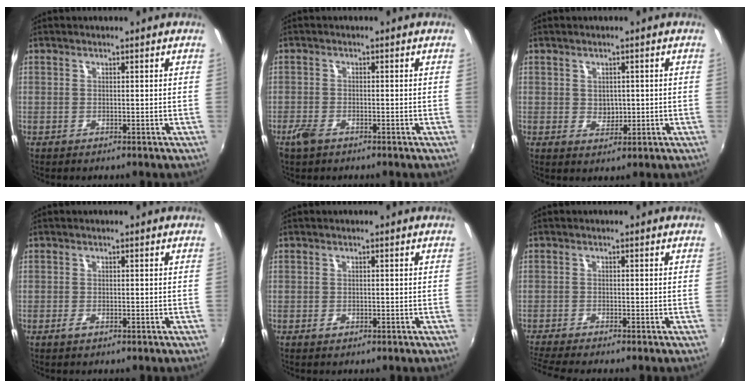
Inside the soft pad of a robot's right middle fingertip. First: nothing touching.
{"total": 3.1, "force": [-2.2, 1.4, 1.7], "torque": [-0.045, -0.006, -0.043]}
{"total": 2.7, "force": [0.1, 2.3, 1.5], "torque": [-0.020, 0.000, 0.004]}
{"total": 1.4, "force": [-0.8, 0.6, 1.0], "torque": [-0.020, -0.002, -0.015]}
{"total": 1.2, "force": [-0.6, 0.8, 0.6], "torque": [-0.010, -0.002, -0.010]}
{"total": 5.6, "force": [-4.8, 0.2, 2.8], "torque": [-0.072, -0.021, -0.082]}